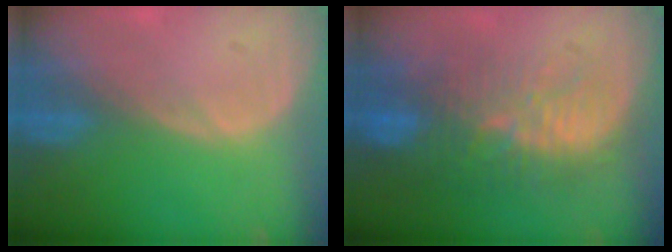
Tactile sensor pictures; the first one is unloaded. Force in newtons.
{"total": 10.9, "press": 9.6, "slide": 5.1}